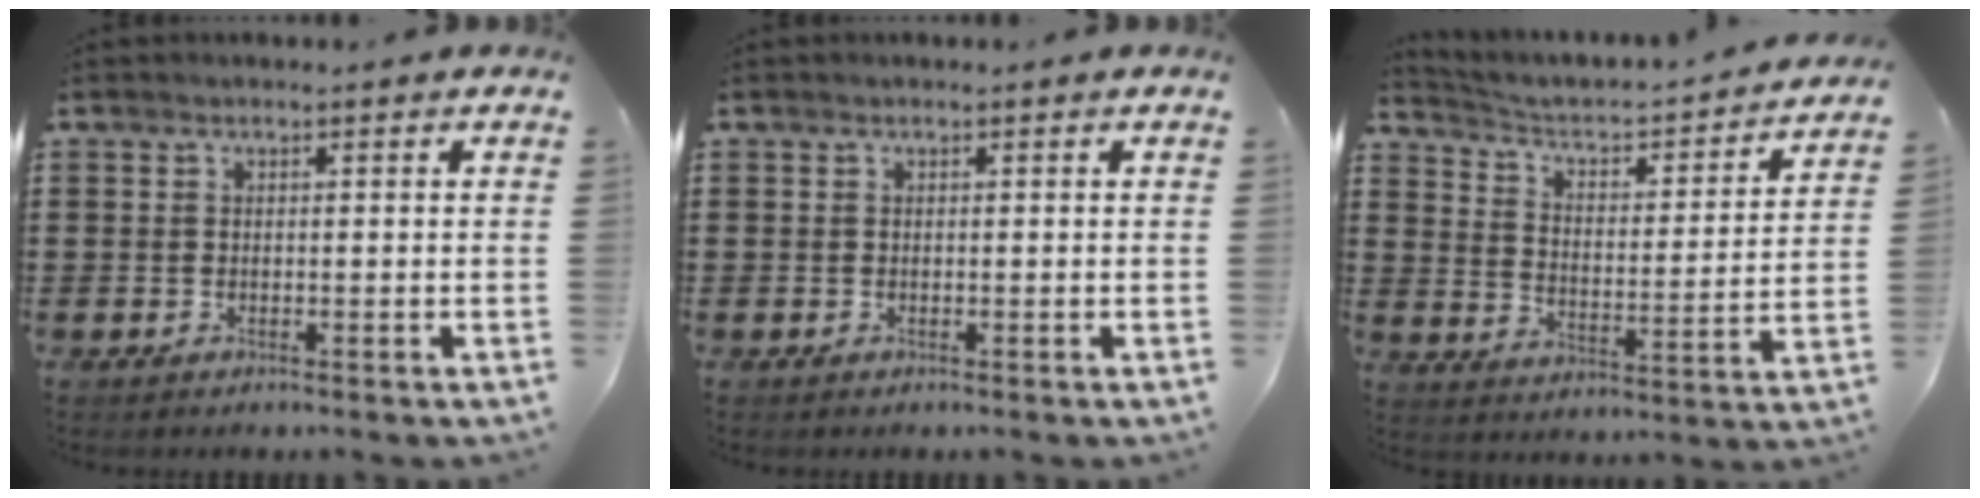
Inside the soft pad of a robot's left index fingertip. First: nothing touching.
{"total": 0.0}
{"total": 2.7, "force": [2.1, 1.0, 1.2], "torque": [-0.043, -0.025, 0.022]}